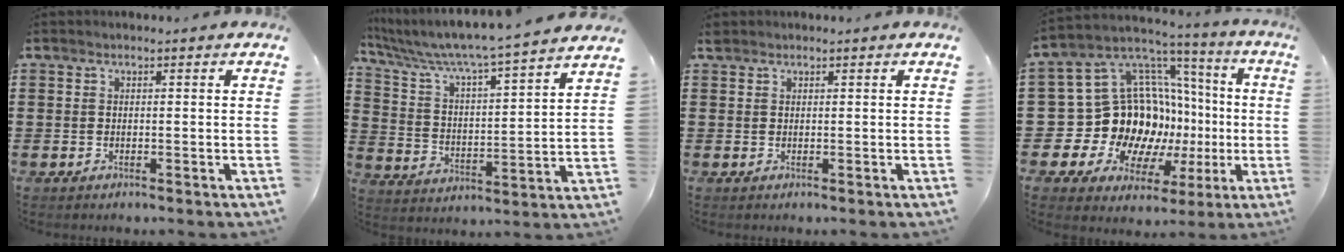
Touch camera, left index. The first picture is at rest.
{"total": 6.2, "force": [5.6, -0.5, 2.6], "torque": [-0.077, -0.049, 0.086]}
{"total": 0.7, "force": [0.6, 0.3, 0.1], "torque": [-0.005, 0.002, 0.013]}
{"total": 16.6, "force": [-1.2, 14.9, 7.2], "torque": [-0.170, -0.033, 0.021]}